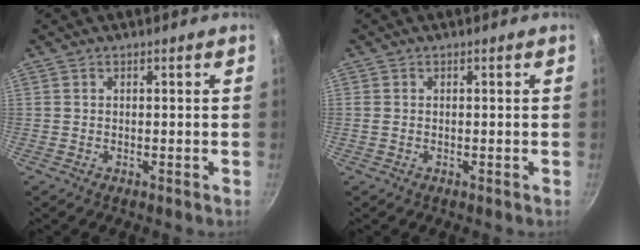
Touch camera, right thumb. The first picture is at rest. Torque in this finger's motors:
{"motor_torque": [0.16, -0.12, -0.33, -0.03, -0.09]}